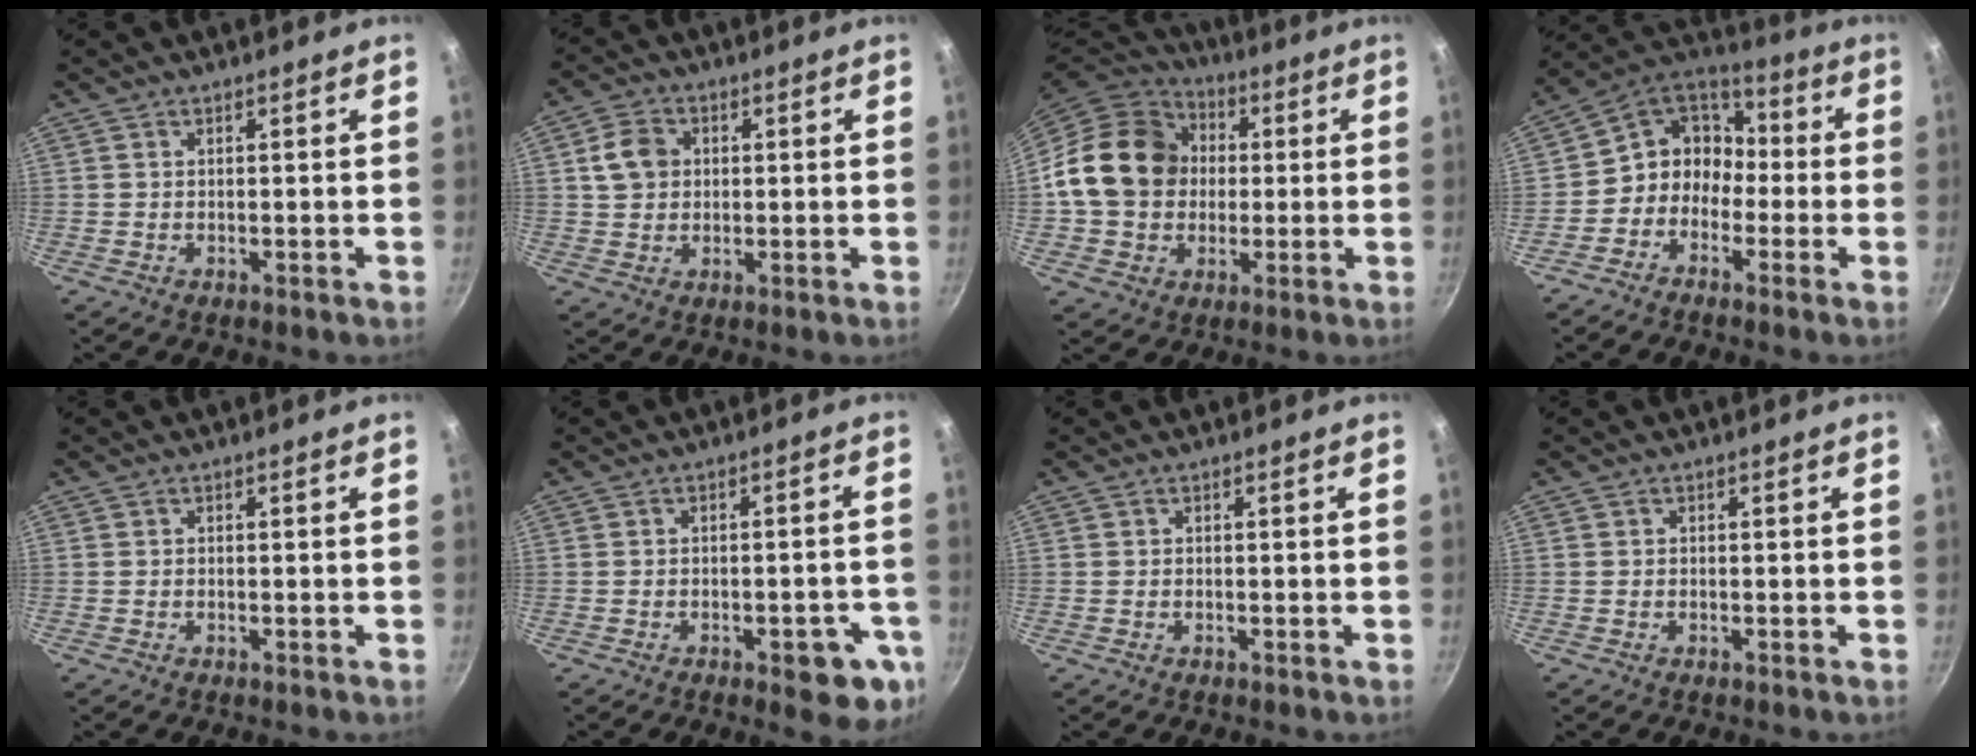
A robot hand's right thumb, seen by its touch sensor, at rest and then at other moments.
{"total": 6.4, "force": [1.3, 5.3, 3.3], "torque": [-0.041, 0.008, 0.018]}
{"total": 18.5, "force": [1.6, 15.4, 10.3], "torque": [-0.155, 0.029, 0.020]}
{"total": 10.1, "force": [-2.5, 8.7, 4.6], "torque": [-0.034, 0.054, -0.073]}
{"total": 0.0}
{"total": 8.8, "force": [-3.4, 3.6, 7.3], "torque": [-0.064, 0.012, -0.037]}
{"total": 0.0}
{"total": 0.0}